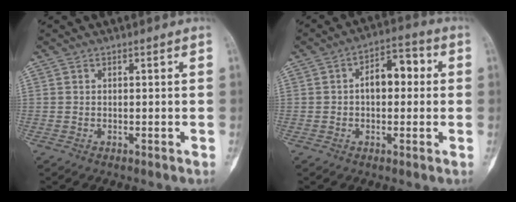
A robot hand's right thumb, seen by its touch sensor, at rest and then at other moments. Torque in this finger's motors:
{"motor_torque": [1.04, 0.86, 0.68, 0.22, 0.05]}